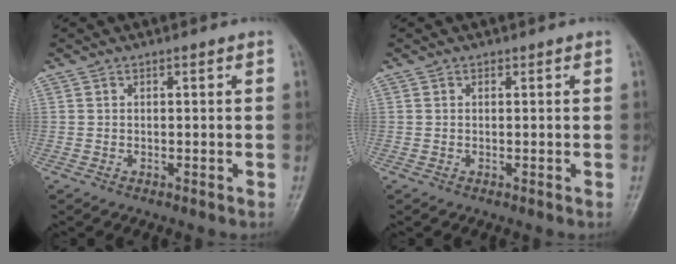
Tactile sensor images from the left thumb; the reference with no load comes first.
{"total": 0.0}